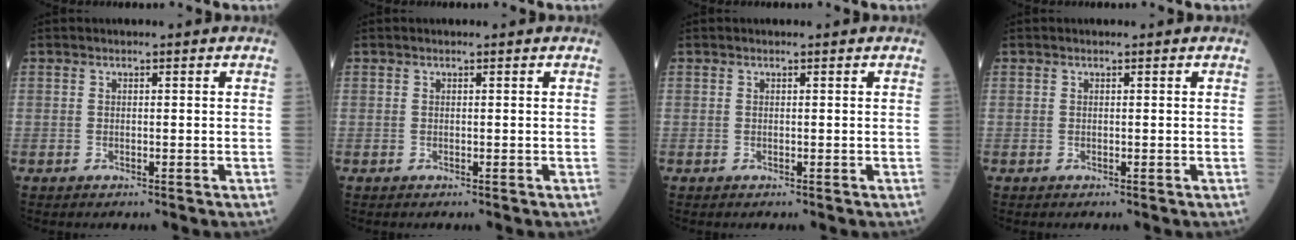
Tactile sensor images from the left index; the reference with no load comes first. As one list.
[{"total": 0.0}, {"total": 0.0}, {"total": 0.0}]